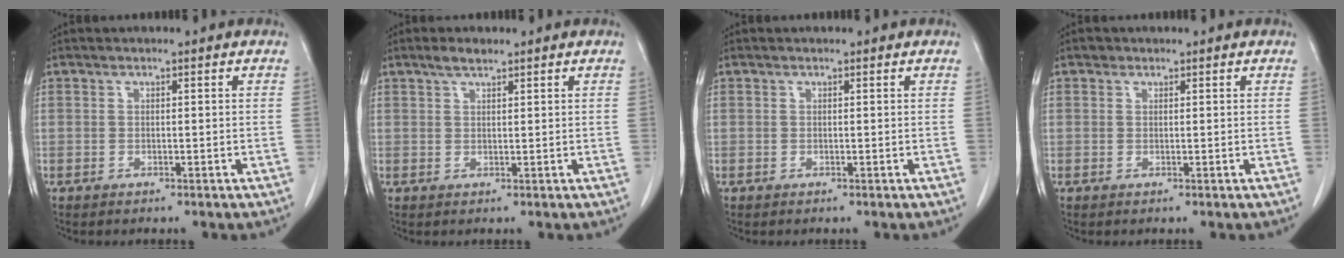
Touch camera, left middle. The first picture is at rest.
{"total": 2.2, "force": [1.7, 0.5, 1.3], "torque": [-0.032, 0.004, 0.032]}
{"total": 0.0}
{"total": 0.6, "force": [0.4, 0.4, 0.0], "torque": [-0.003, 0.001, 0.005]}